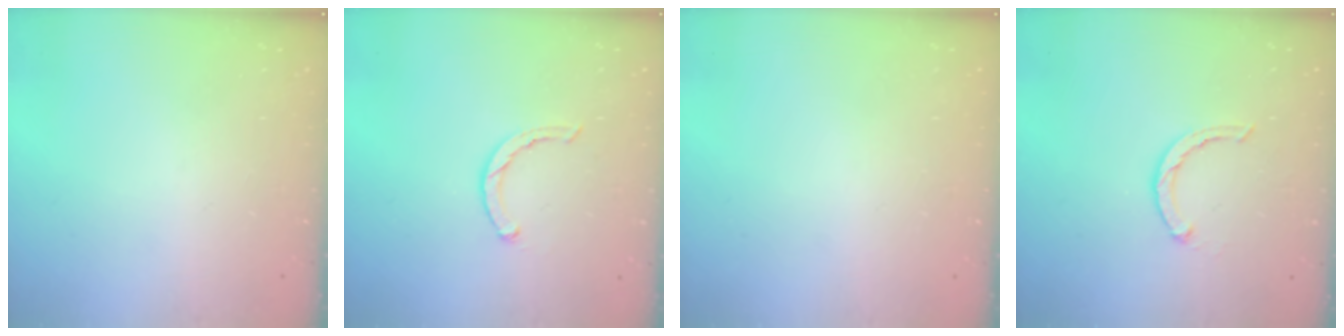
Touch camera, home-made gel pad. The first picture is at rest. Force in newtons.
{"total": 2.3, "press": 2.2, "slide": 0.5}
{"total": 2.6, "press": 2.6, "slide": 0.2}
{"total": 3.1, "press": 3.0, "slide": 0.5}